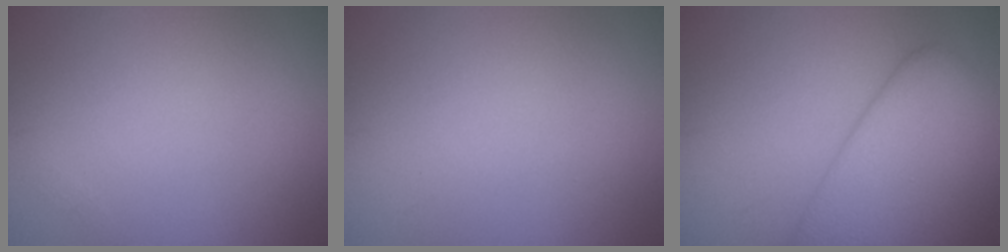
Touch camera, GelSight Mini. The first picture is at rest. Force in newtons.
{"total": 0.0}
{"total": 9.0, "press": 9.0, "slide": 0.6}